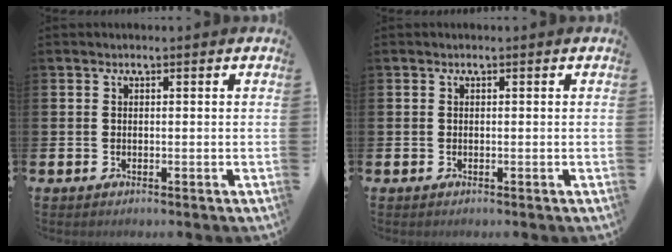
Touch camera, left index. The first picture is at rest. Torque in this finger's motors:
{"motor_torque": [0.00, 0.00, -0.02, 0.00]}